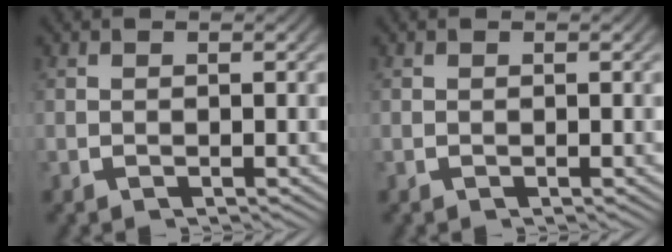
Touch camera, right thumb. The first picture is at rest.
{"total": 0.0}